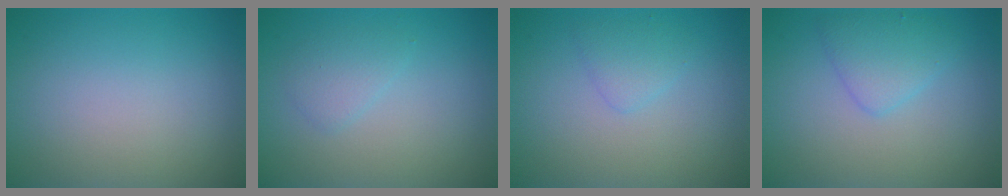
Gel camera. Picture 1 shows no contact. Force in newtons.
{"total": 1.5, "press": 1.5, "slide": 0.2}
{"total": 1.4, "press": 1.4, "slide": 0.0}
{"total": 2.5, "press": 2.5, "slide": 0.1}